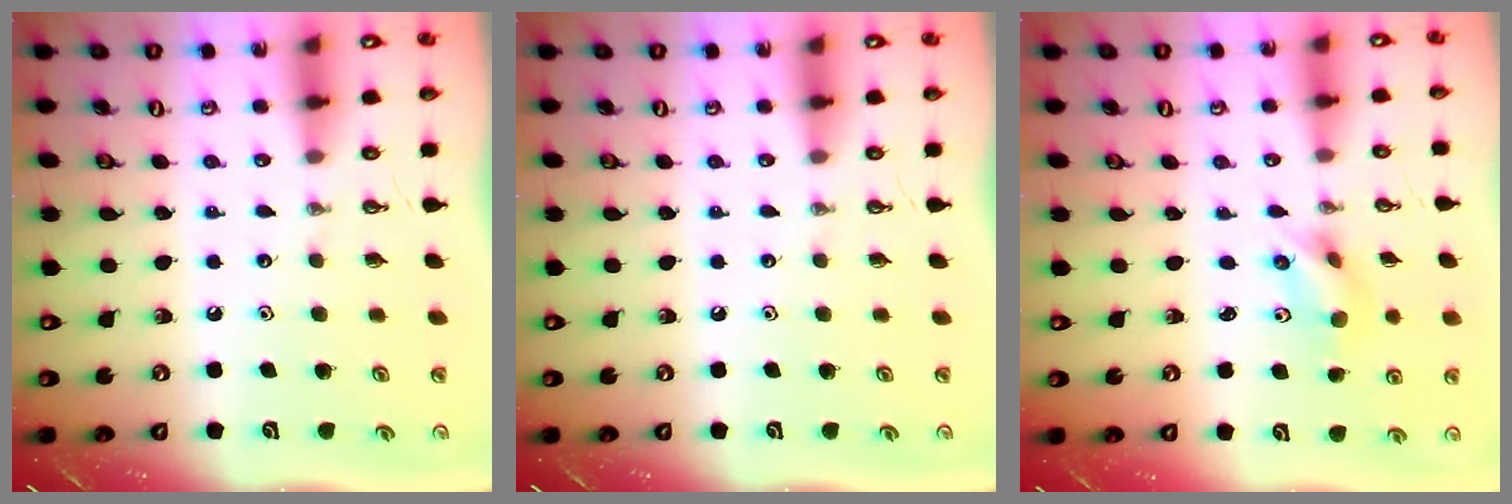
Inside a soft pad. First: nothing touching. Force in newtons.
{"total": 0.0}
{"total": 6.6, "press": 3.1, "slide": 5.8}